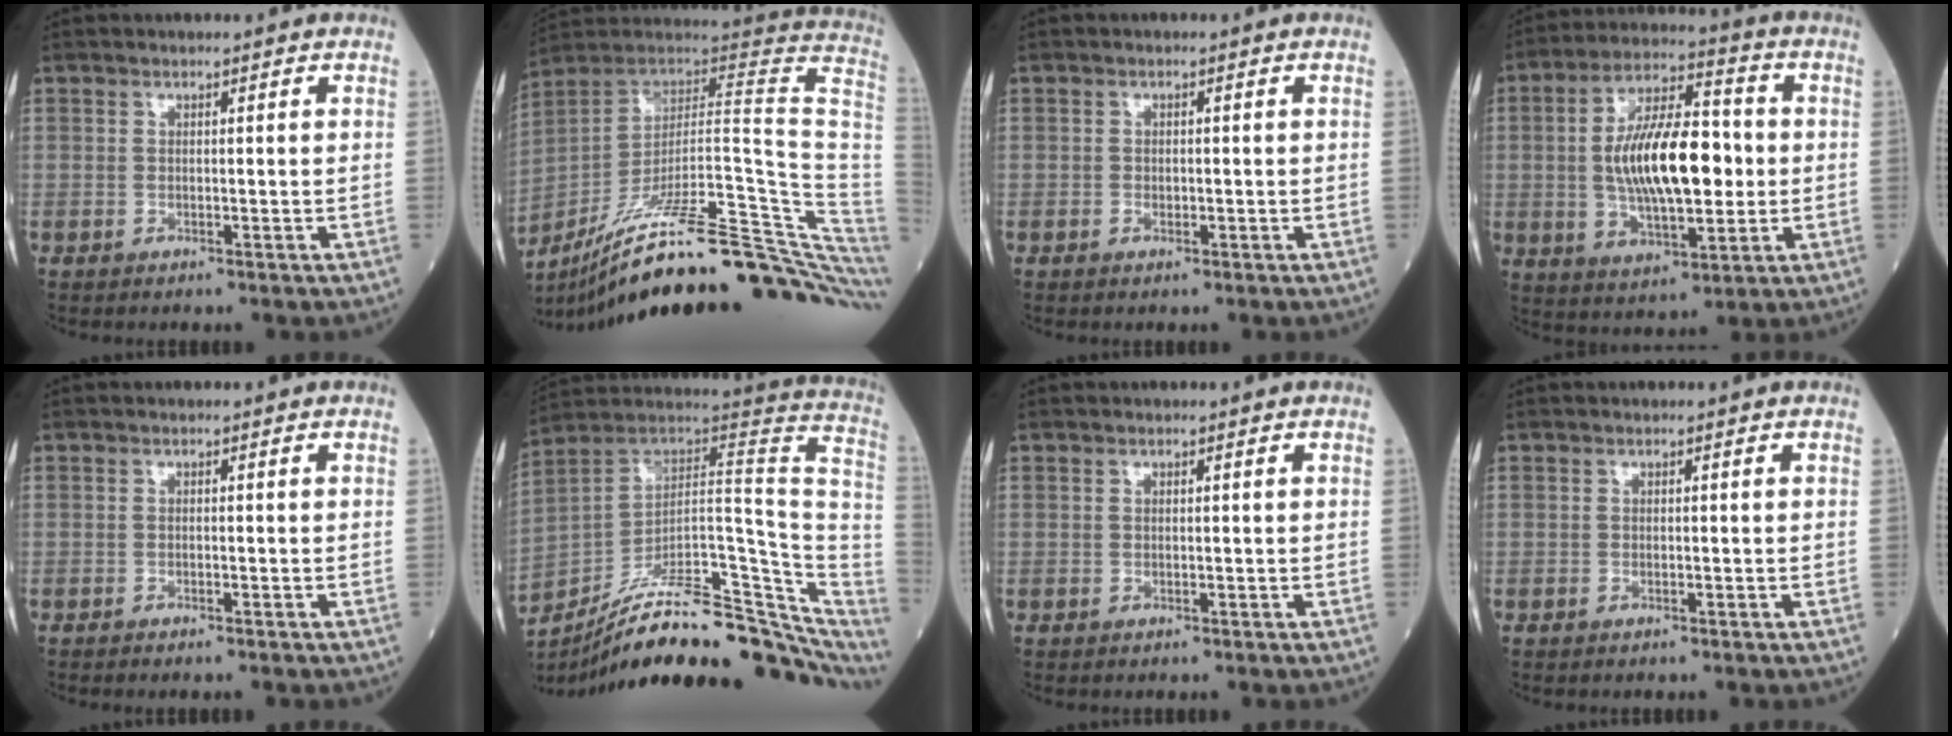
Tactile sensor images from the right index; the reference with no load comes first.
{"total": 32.6, "force": [-24.4, 2.3, 21.5], "torque": [-0.197, 0.001, -0.348]}
{"total": 0.7, "force": [-0.2, 0.5, 0.5], "torque": [-0.011, 0.001, 0.000]}
{"total": 15.5, "force": [0.1, 5.6, 14.4], "torque": [-0.267, 0.013, 0.007]}
{"total": 0.7, "force": [-0.6, -0.1, 0.4], "torque": [-0.003, 0.001, -0.007]}
{"total": 26.5, "force": [-17.9, 8.4, 17.7], "torque": [-0.193, 0.044, -0.261]}
{"total": 0.0}
{"total": 0.0}